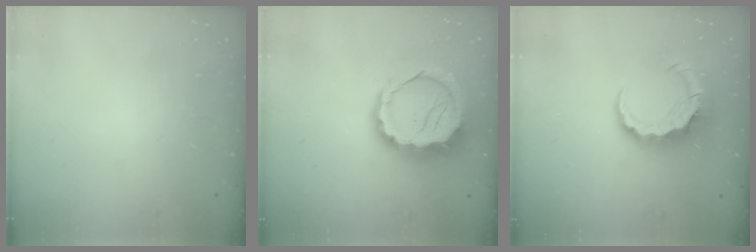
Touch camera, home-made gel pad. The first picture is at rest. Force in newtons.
{"total": 12.5, "press": 12.1, "slide": 2.9}
{"total": 8.1, "press": 8.0, "slide": 1.3}